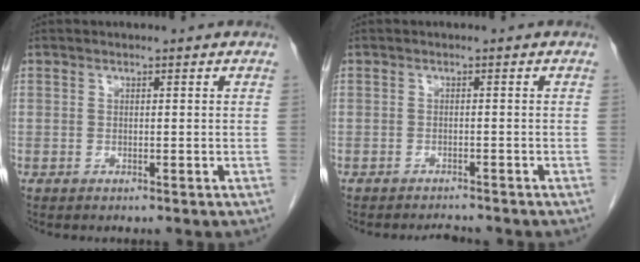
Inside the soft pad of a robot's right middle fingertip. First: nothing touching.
{"total": 2.3, "force": [-2.3, 0.1, 0.2], "torque": [-0.004, -0.008, -0.034]}